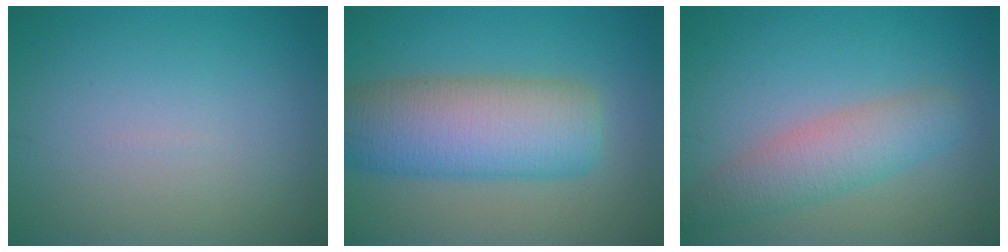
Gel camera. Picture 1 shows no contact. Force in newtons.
{"total": 9.1, "press": 9.1, "slide": 0.3}
{"total": 4.1, "press": 4.1, "slide": 0.3}